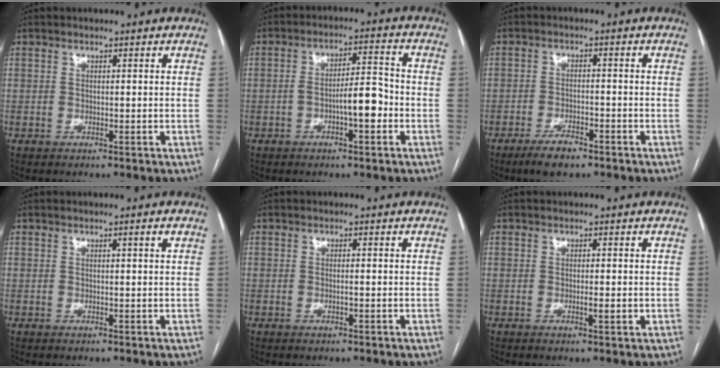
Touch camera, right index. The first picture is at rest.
{"total": 6.4, "force": [-2.1, 1.5, 5.9], "torque": [-0.099, 0.019, -0.032]}
{"total": 4.4, "force": [-3.2, 1.6, 2.5], "torque": [-0.050, -0.001, -0.051]}
{"total": 0.9, "force": [0.5, -0.1, 0.8], "torque": [-0.012, 0.000, 0.007]}
{"total": 0.8, "force": [-0.2, 0.1, 0.8], "torque": [-0.016, 0.000, -0.002]}
{"total": 1.4, "force": [-0.2, 0.2, 1.4], "torque": [-0.021, -0.002, -0.003]}